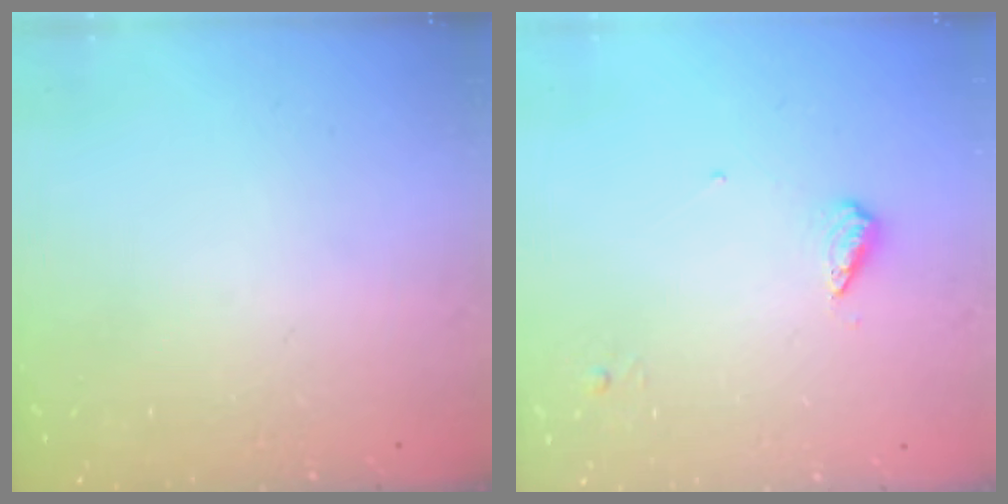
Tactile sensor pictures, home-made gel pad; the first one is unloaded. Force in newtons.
{"total": 6.0, "press": 5.9, "slide": 1.5}